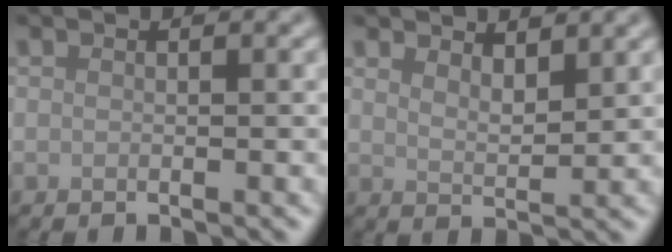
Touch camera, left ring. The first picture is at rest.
{"total": 2.5, "force": [2.0, 0.7, 1.3], "torque": [-0.022, -0.004, 0.035]}